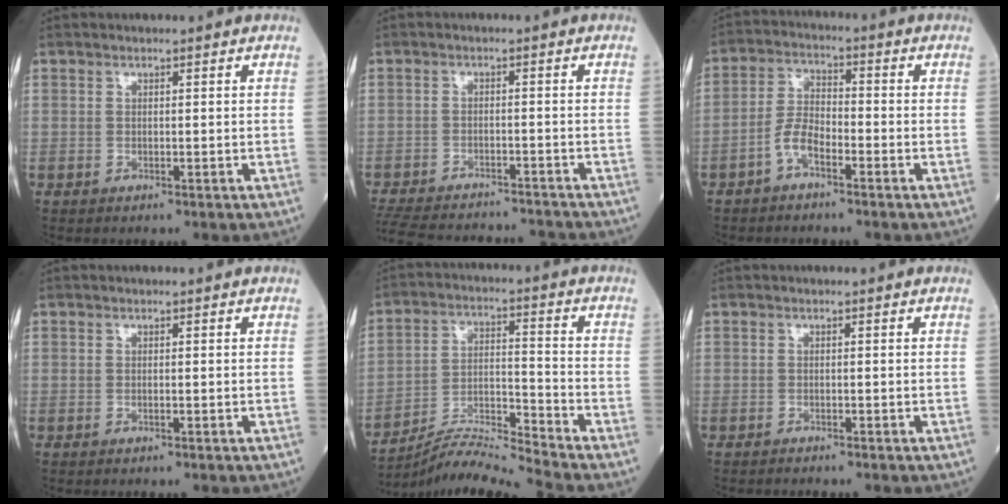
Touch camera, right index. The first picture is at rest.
{"total": 17.3, "force": [-15.9, 3.9, 5.6], "torque": [-0.149, -0.015, -0.221]}
{"total": 4.8, "force": [-2.7, 1.9, 3.5], "torque": [-0.074, 0.010, -0.056]}
{"total": 0.0}
{"total": 9.0, "force": [-8.5, -2.9, 1.0], "torque": [-0.028, 0.010, -0.155]}
{"total": 1.0, "force": [-0.9, -0.2, 0.3], "torque": [-0.006, 0.000, -0.014]}